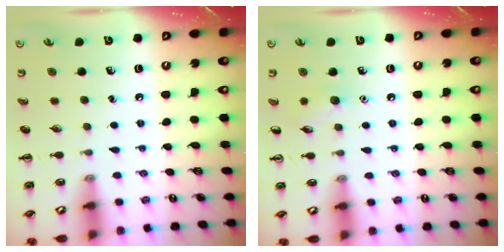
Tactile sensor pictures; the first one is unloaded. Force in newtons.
{"total": 5.7, "press": 5.6, "slide": 1.3}